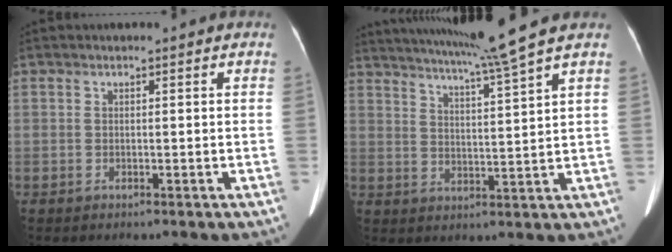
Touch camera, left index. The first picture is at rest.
{"total": 10.7, "force": [9.0, -2.9, 5.0], "torque": [-0.088, -0.022, 0.139]}